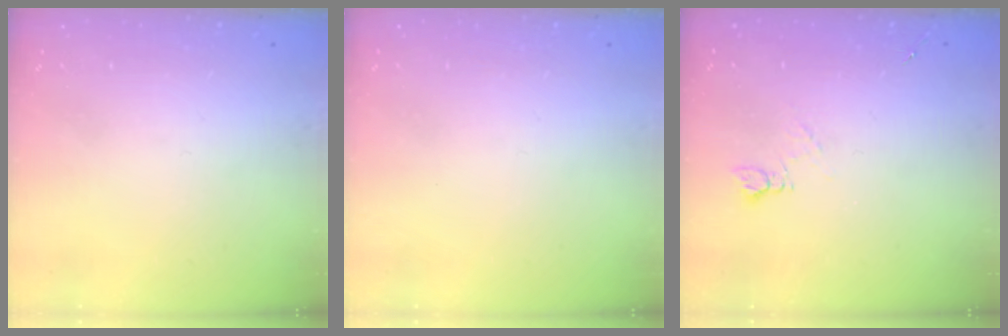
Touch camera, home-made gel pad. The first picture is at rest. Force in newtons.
{"total": 0.0}
{"total": 4.6, "press": 4.5, "slide": 0.7}